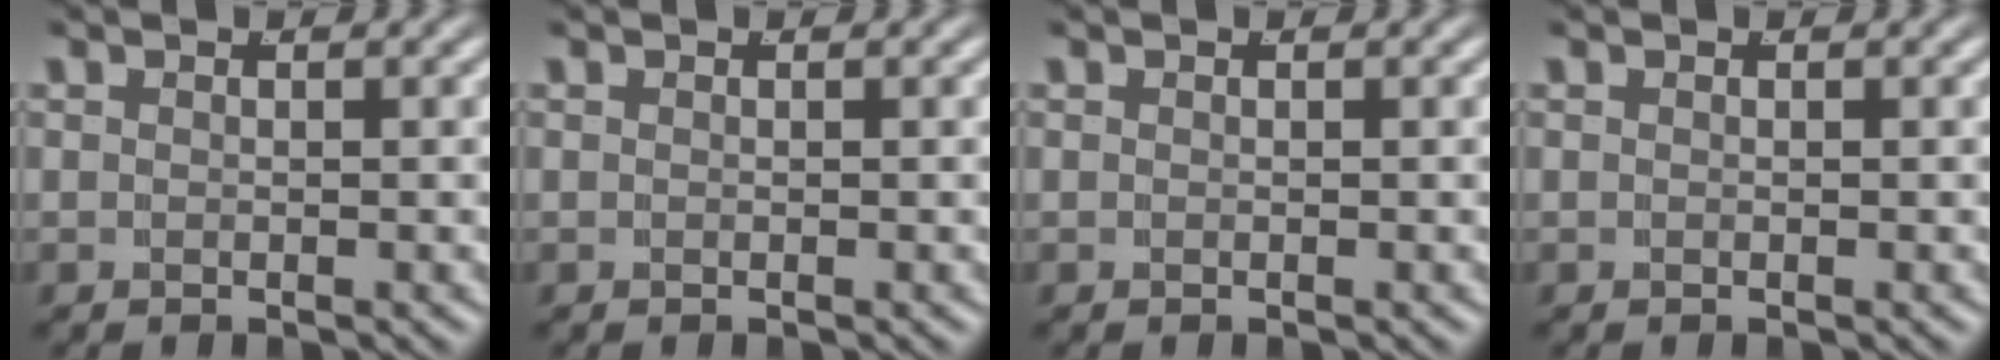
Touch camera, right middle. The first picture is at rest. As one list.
[{"total": 0.0}, {"total": 0.0}, {"total": 0.0}]